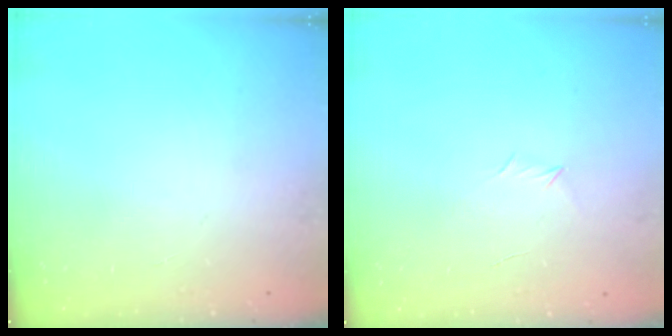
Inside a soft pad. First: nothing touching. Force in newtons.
{"total": 3.2, "press": 3.1, "slide": 0.8}